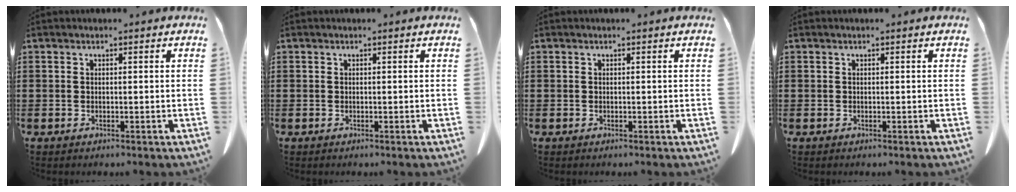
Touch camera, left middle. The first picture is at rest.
{"total": 0.0}
{"total": 0.0}
{"total": 0.0}